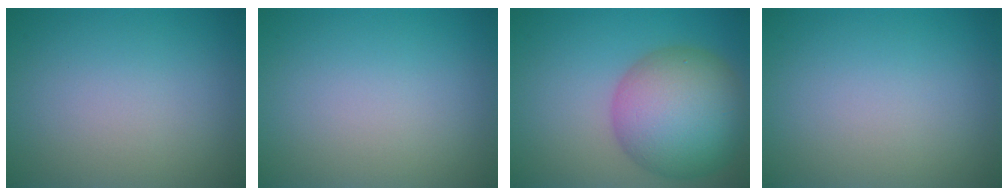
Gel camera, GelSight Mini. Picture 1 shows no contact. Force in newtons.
{"total": 0.0}
{"total": 10.3, "press": 10.3, "slide": 0.3}
{"total": 0.0}